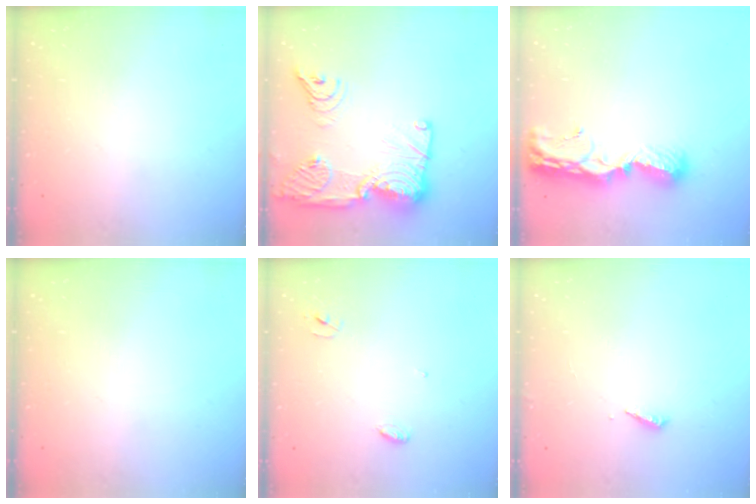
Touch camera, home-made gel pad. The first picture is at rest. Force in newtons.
{"total": 27.4, "press": 26.4, "slide": 7.2}
{"total": 10.1, "press": 10.0, "slide": 0.8}
{"total": 0.0}
{"total": 3.3, "press": 3.3, "slide": 0.3}
{"total": 2.0, "press": 2.0, "slide": 0.2}